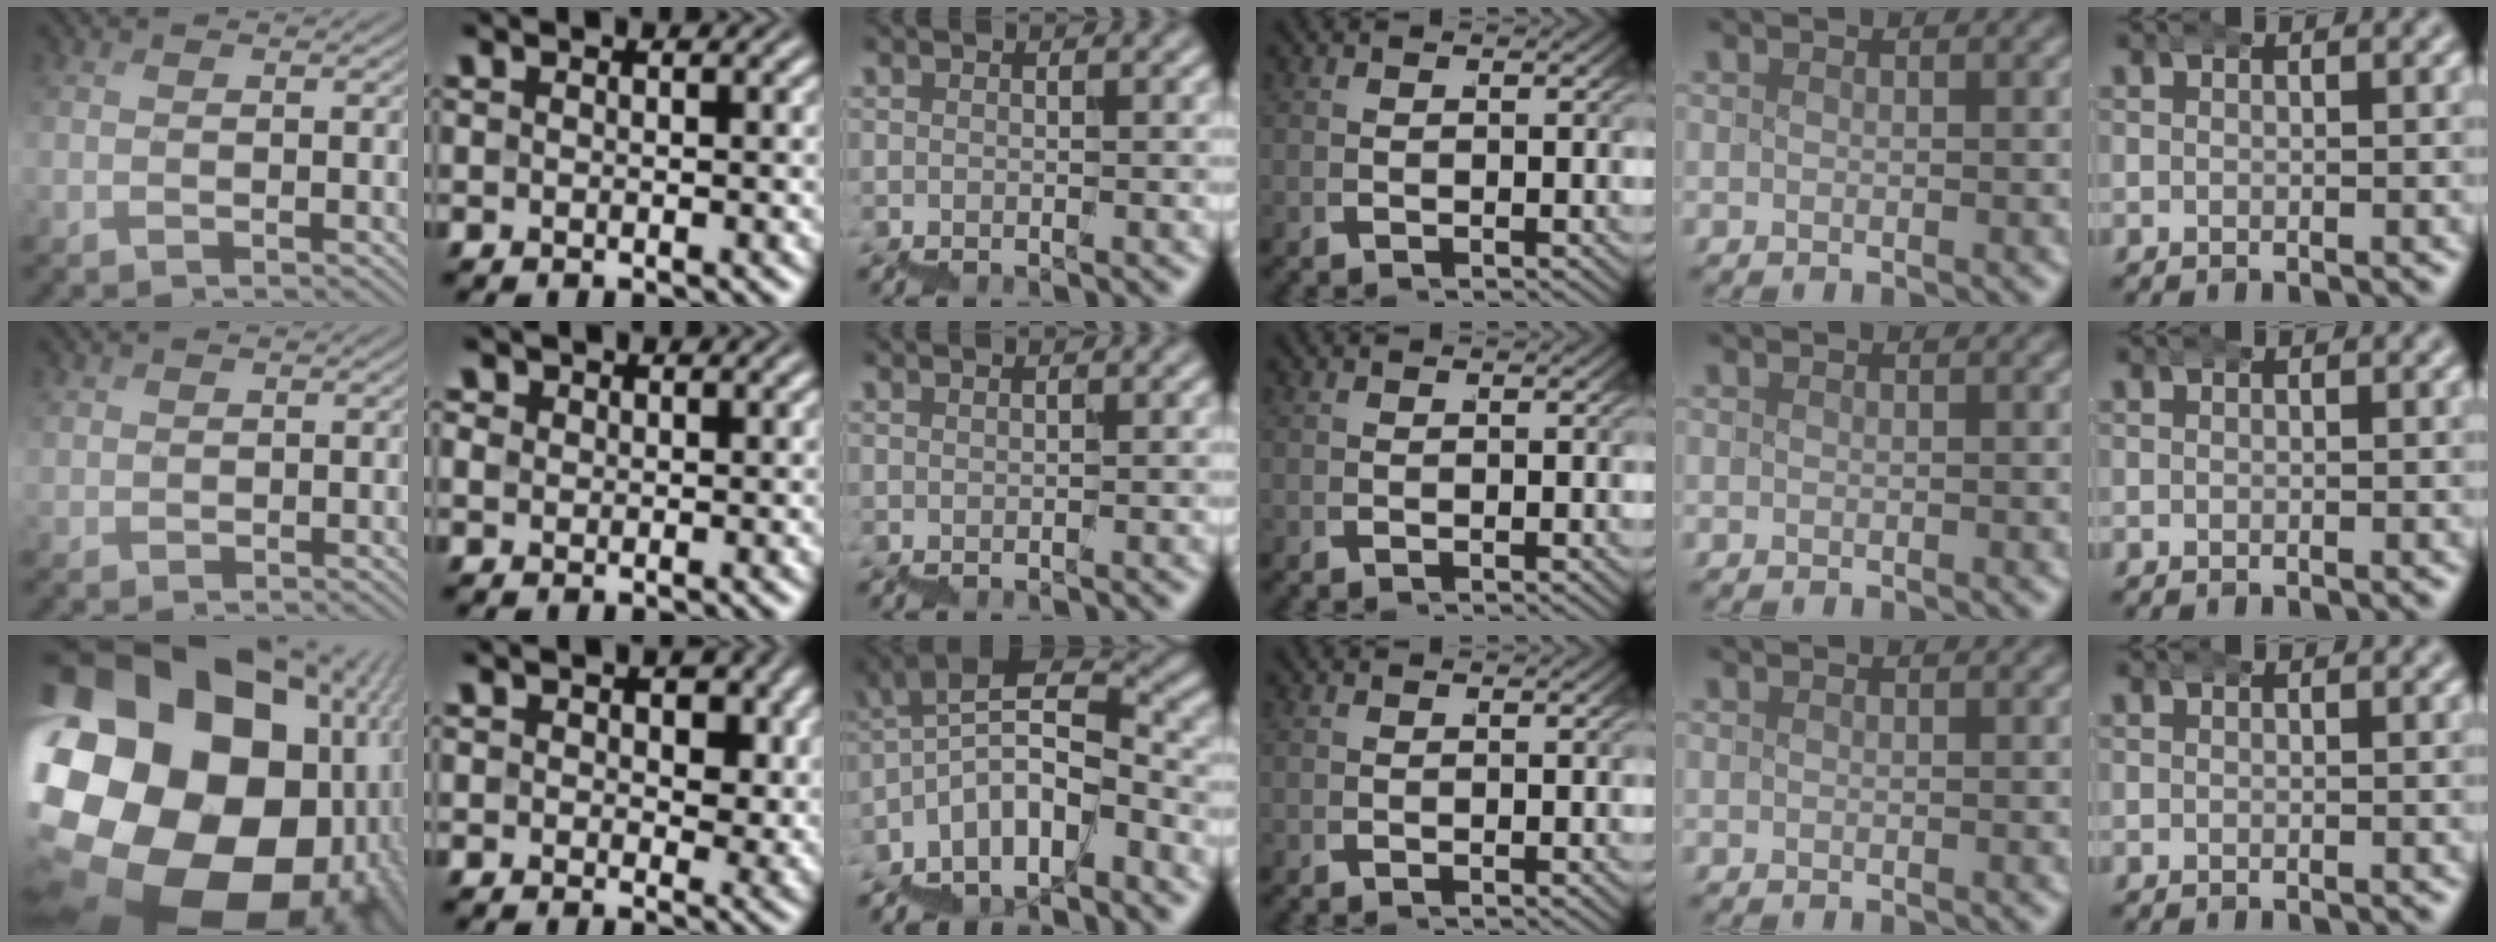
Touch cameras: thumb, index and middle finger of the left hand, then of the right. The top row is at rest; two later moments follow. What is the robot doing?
{"motion": "wrap", "object": "bubble wrap"}